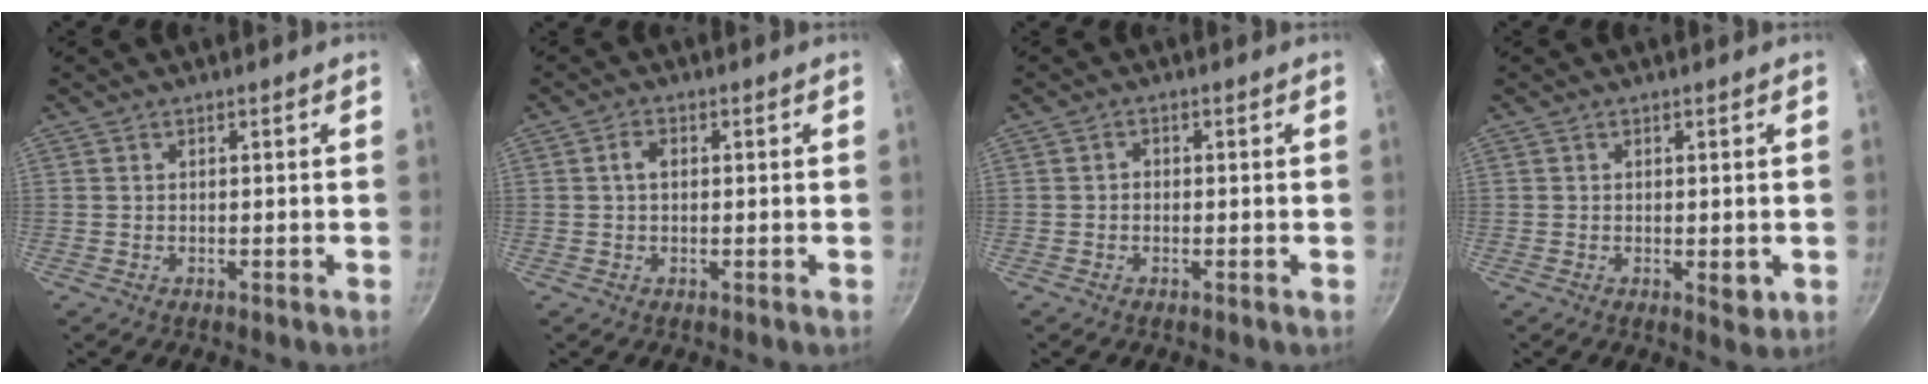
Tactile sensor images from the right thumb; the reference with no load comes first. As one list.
[{"total": 2.4, "force": [0.3, 1.6, 1.8], "torque": [-0.025, 0.006, 0.003]}, {"total": 1.1, "force": [-0.2, 0.9, 0.6], "torque": [-0.008, 0.005, -0.006]}, {"total": 2.5, "force": [-0.3, 1.1, 2.3], "torque": [-0.033, -0.009, -0.002]}]